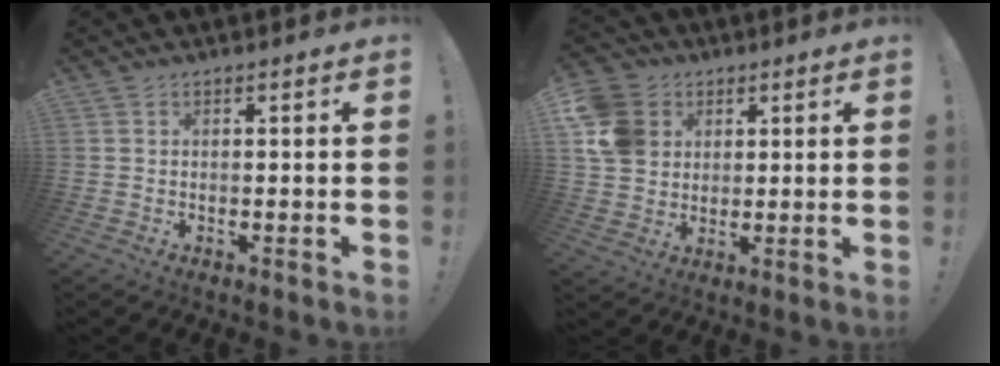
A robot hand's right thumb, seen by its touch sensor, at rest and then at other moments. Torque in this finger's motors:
{"motor_torque": [1.30, 1.48, 0.89, 0.40, 0.07]}